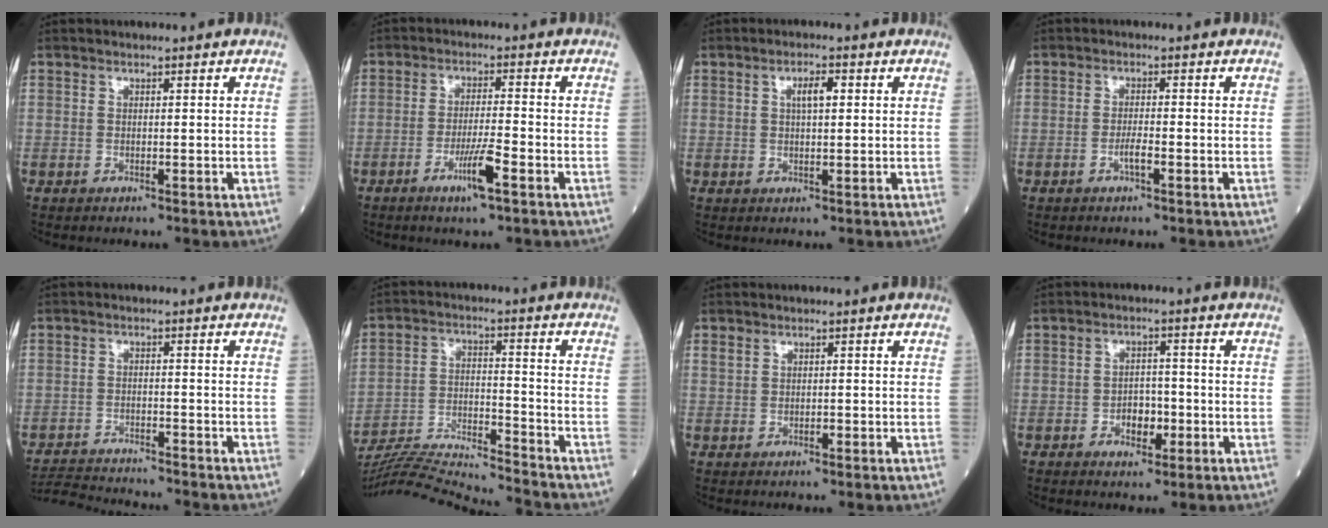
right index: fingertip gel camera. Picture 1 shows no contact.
{"total": 5.4, "force": [-2.8, -0.1, 4.6], "torque": [-0.086, -0.007, -0.054]}
{"total": 2.9, "force": [0.9, 0.8, 2.7], "torque": [-0.048, 0.003, 0.015]}
{"total": 1.8, "force": [-0.9, 0.1, 1.6], "torque": [-0.030, 0.001, -0.018]}
{"total": 8.1, "force": [-8.0, -0.1, 1.6], "torque": [-0.028, -0.010, -0.132]}
{"total": 16.9, "force": [-16.2, -1.1, 4.6], "torque": [-0.087, -0.006, -0.265]}
{"total": 1.0, "force": [0.3, 0.8, 0.5], "torque": [-0.015, 0.009, 0.007]}
{"total": 3.7, "force": [-1.3, 2.3, 2.6], "torque": [-0.035, 0.006, -0.019]}